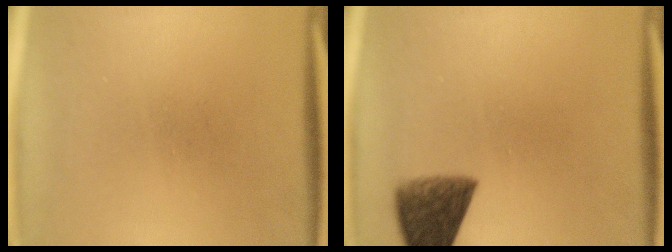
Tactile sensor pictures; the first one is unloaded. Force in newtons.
{"total": 7.9}